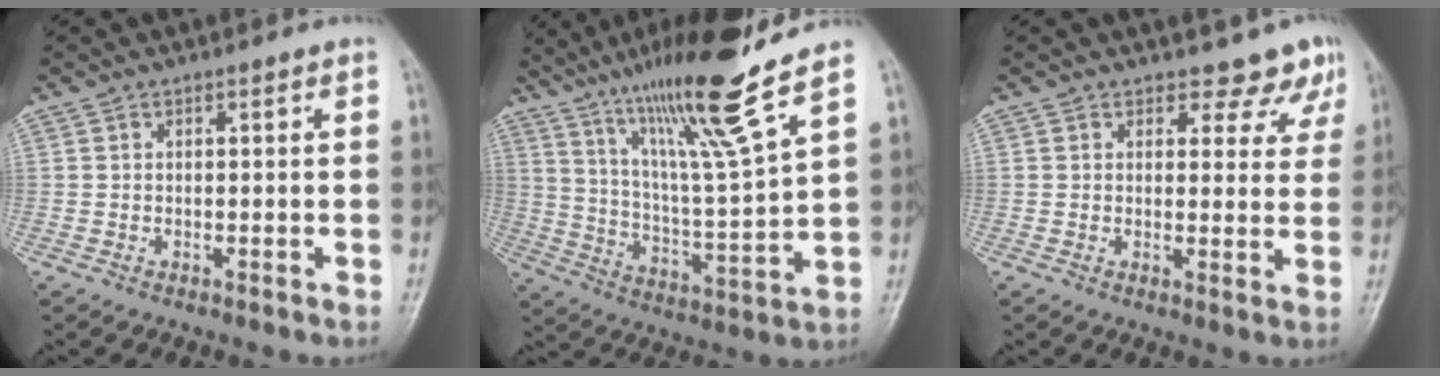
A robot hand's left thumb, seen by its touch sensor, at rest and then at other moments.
{"total": 18.6, "force": [12.8, 0.0, 13.5], "torque": [-0.219, -0.065, 0.224]}
{"total": 6.0, "force": [5.1, 3.0, 1.0], "torque": [0.025, -0.031, 0.048]}